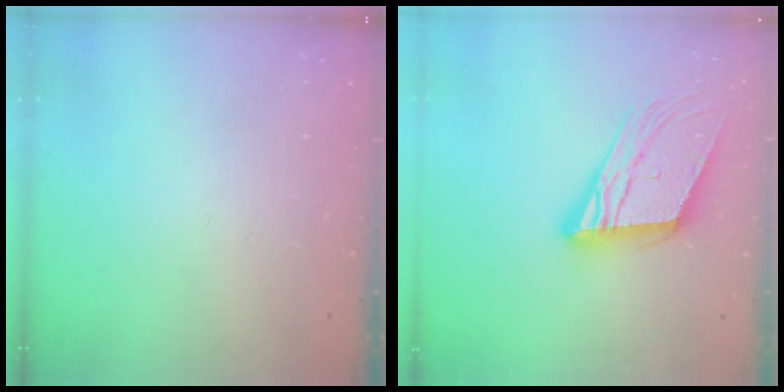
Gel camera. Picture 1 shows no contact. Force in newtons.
{"total": 17.6, "press": 17.4, "slide": 2.6}